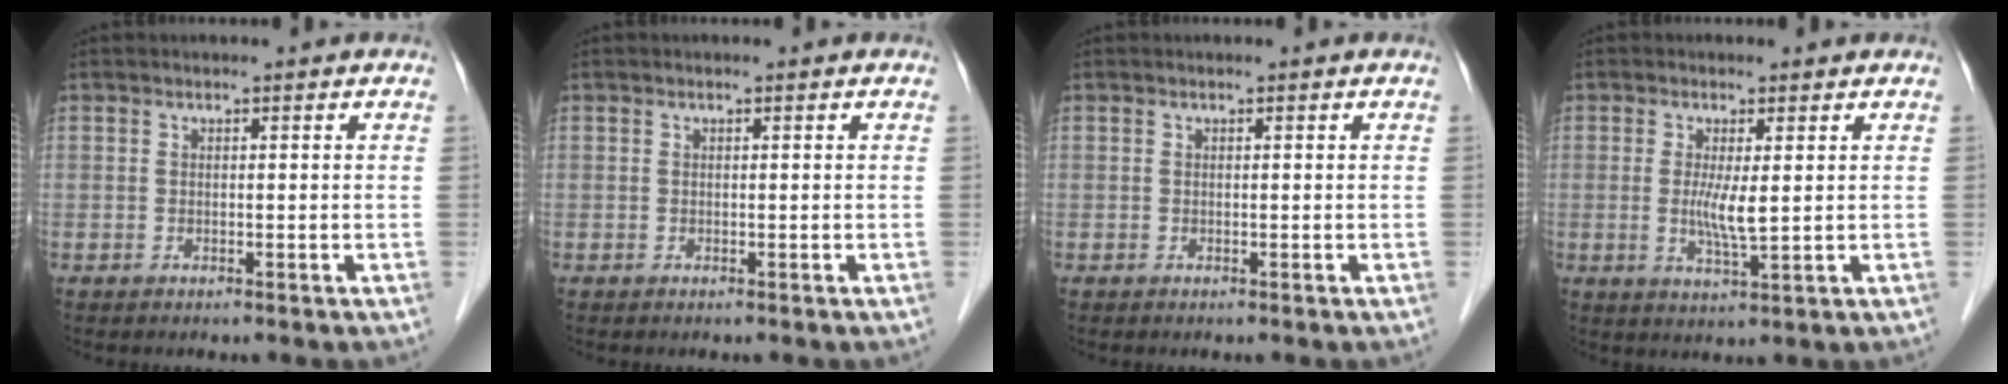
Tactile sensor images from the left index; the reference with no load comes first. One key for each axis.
{"total": 0.0}
{"total": 0.0}
{"total": 4.1, "fx": 0.4, "fy": 0.4, "fz": 4.1, "tx": -0.083, "ty": -0.009, "tz": 0.010}